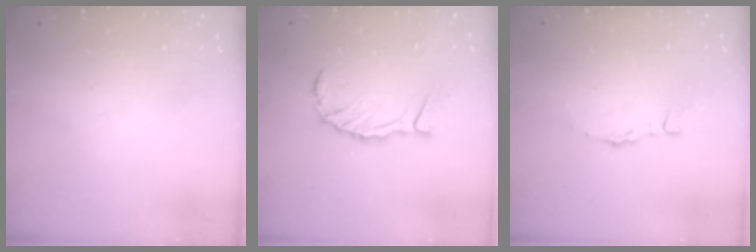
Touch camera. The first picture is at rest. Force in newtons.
{"total": 8.0, "press": 7.9, "slide": 0.8}
{"total": 2.5, "press": 2.5, "slide": 0.1}